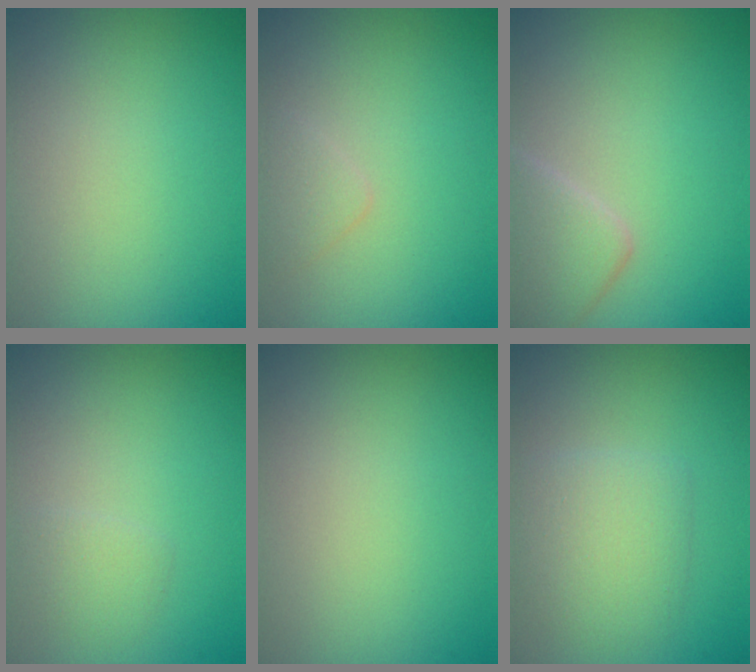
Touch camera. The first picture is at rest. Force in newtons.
{"total": 1.1, "press": 1.1, "slide": 0.0}
{"total": 3.2, "press": 3.1, "slide": 0.2}
{"total": 1.2, "press": 1.2, "slide": 0.1}
{"total": 0.0}
{"total": 2.9, "press": 2.9, "slide": 0.1}